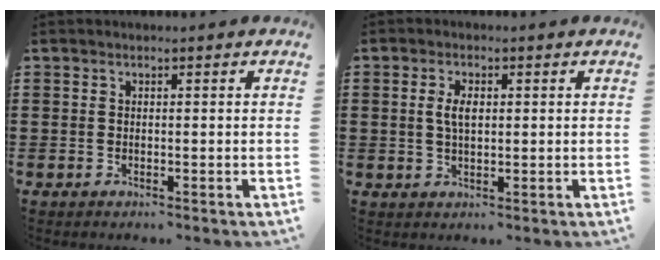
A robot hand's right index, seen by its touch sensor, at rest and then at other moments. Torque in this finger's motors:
{"motor_torque": [0.48, -0.44, 0.08, 0.06]}